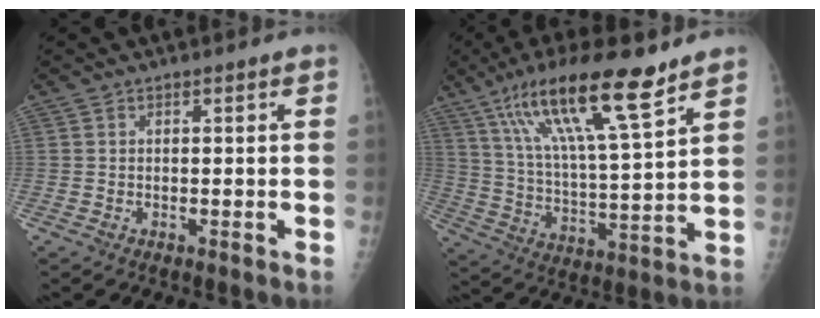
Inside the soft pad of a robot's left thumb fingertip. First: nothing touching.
{"total": 19.1, "force": [12.3, 3.2, 14.3], "torque": [-0.247, -0.043, 0.222]}